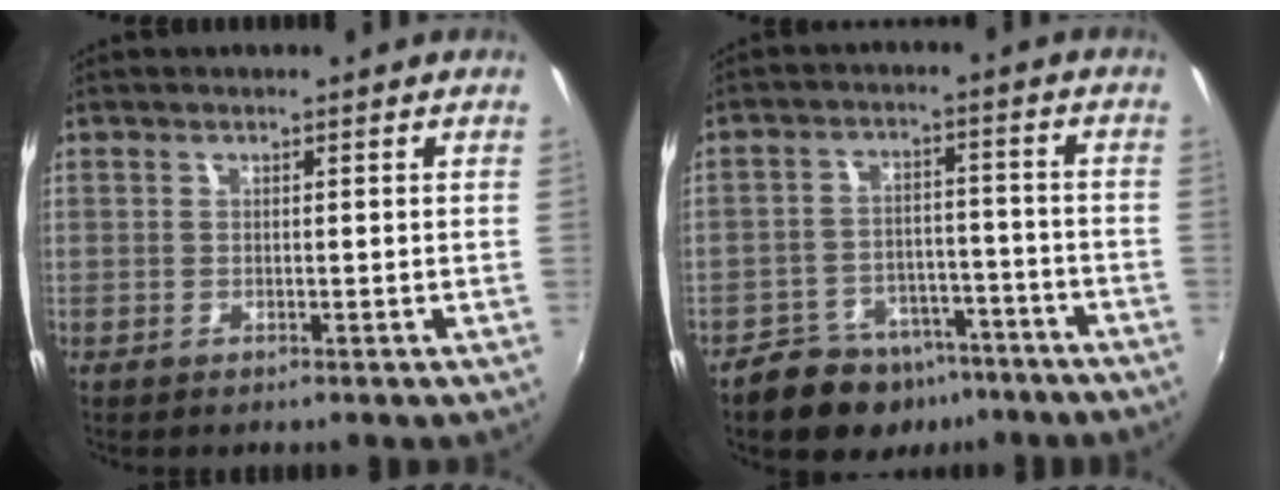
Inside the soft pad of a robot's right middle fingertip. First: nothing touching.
{"total": 12.3, "force": [-8.9, 7.2, 4.4], "torque": [-0.102, 0.017, -0.116]}